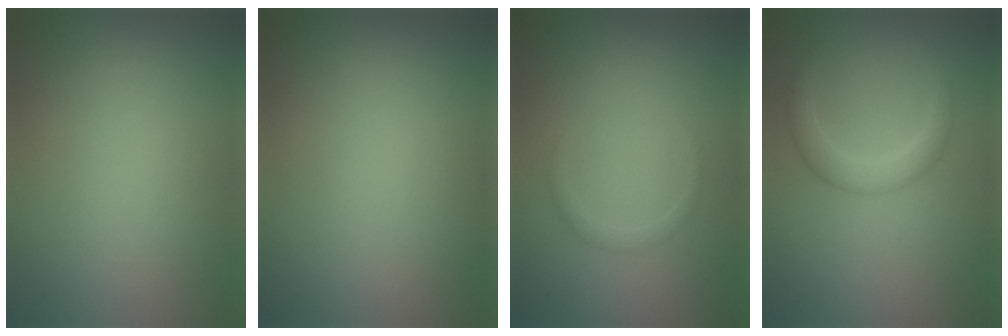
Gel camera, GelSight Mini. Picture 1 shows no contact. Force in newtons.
{"total": 0.0}
{"total": 0.9, "press": 0.9, "slide": 0.0}
{"total": 2.3, "press": 2.3, "slide": 0.0}